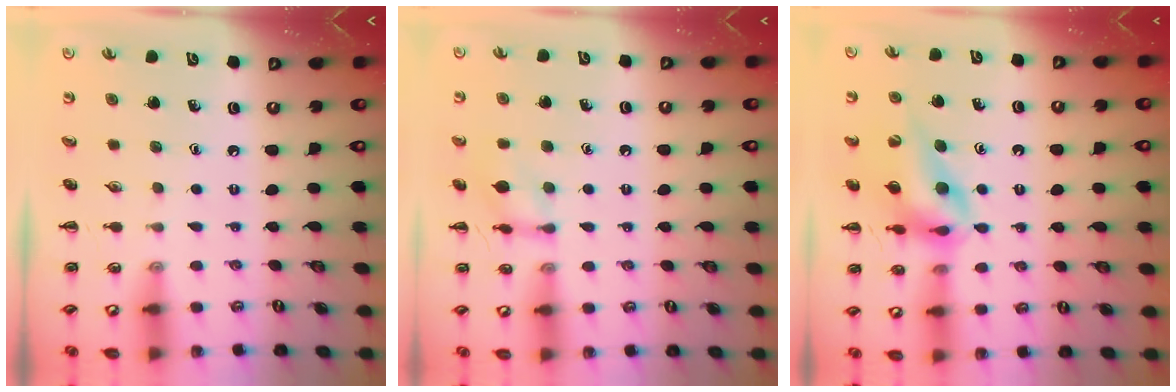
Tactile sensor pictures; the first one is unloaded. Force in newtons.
{"total": 9.2, "press": 9.1, "slide": 0.7}
{"total": 12.8, "press": 12.1, "slide": 4.3}